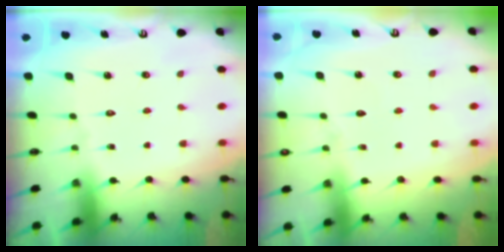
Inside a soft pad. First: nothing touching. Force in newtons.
{"total": 3.2, "press": 3.2, "slide": 0.4}